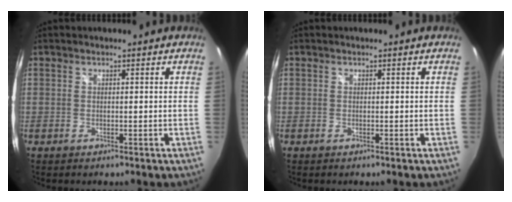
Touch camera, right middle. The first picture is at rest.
{"total": 0.0}